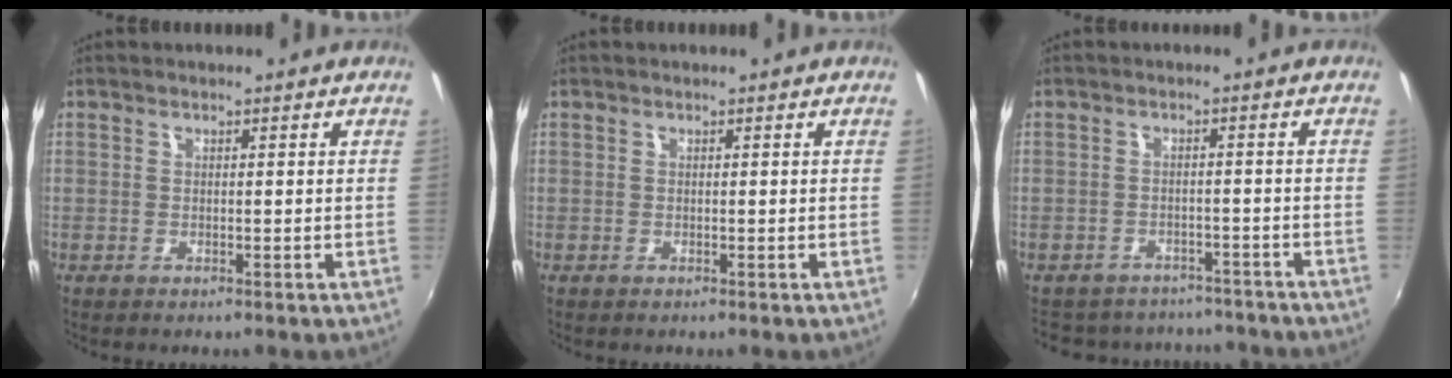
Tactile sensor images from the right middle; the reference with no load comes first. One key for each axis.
{"total": 0.0}
{"total": 12.1, "fx": -10.4, "fy": 5.4, "fz": 2.9, "tx": -0.069, "ty": 0.023, "tz": -0.131}